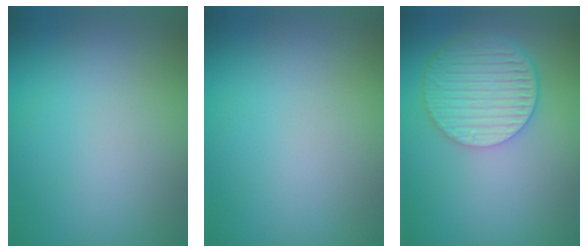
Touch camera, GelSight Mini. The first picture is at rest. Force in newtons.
{"total": 0.0}
{"total": 6.1, "press": 4.8, "slide": 3.8}